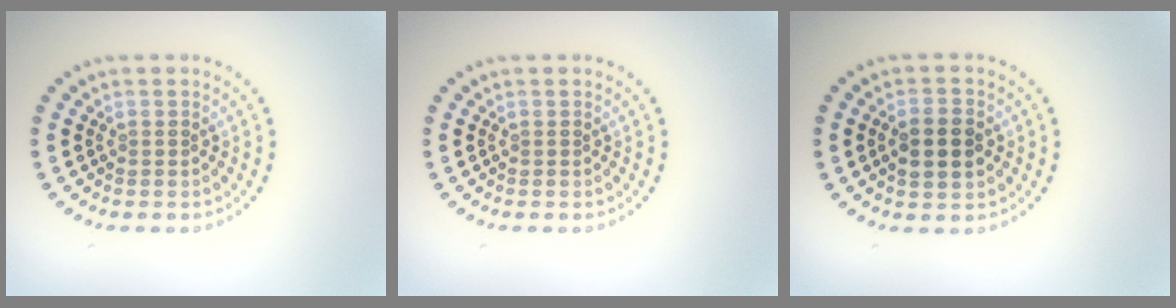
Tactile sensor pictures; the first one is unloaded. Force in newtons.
{"total": 0.0}
{"total": 3.7, "press": 3.7, "slide": 0.1}